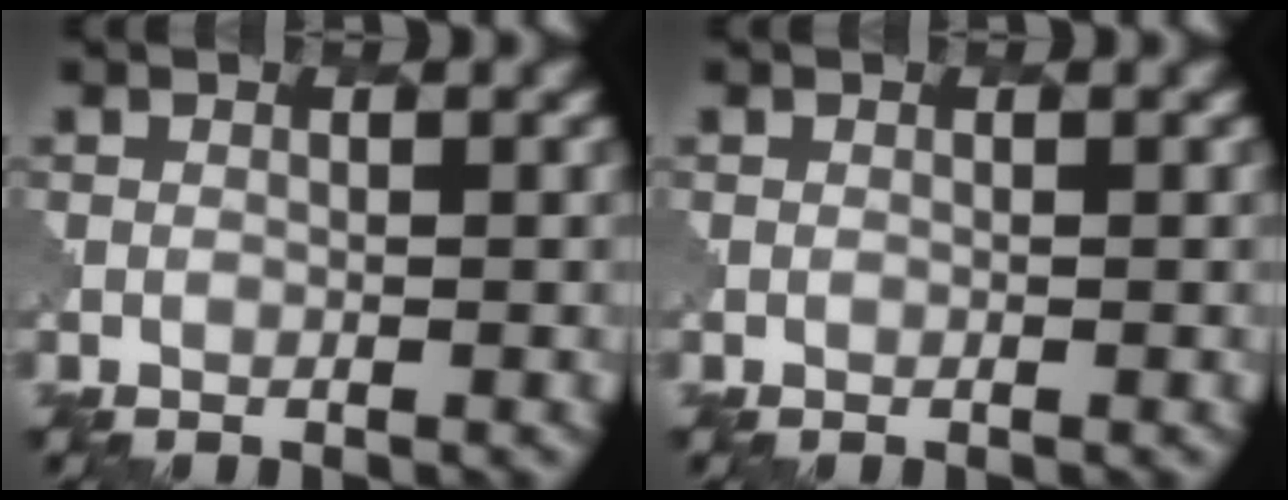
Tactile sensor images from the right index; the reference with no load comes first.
{"total": 0.0}